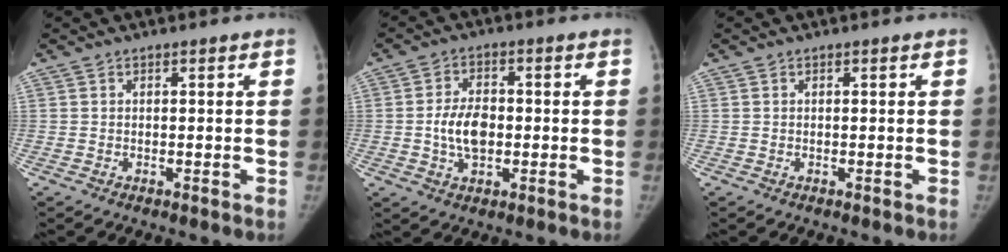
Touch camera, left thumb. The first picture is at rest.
{"total": 7.2, "force": [-0.8, 4.6, 5.5], "torque": [-0.087, 0.008, -0.016]}
{"total": 0.0}